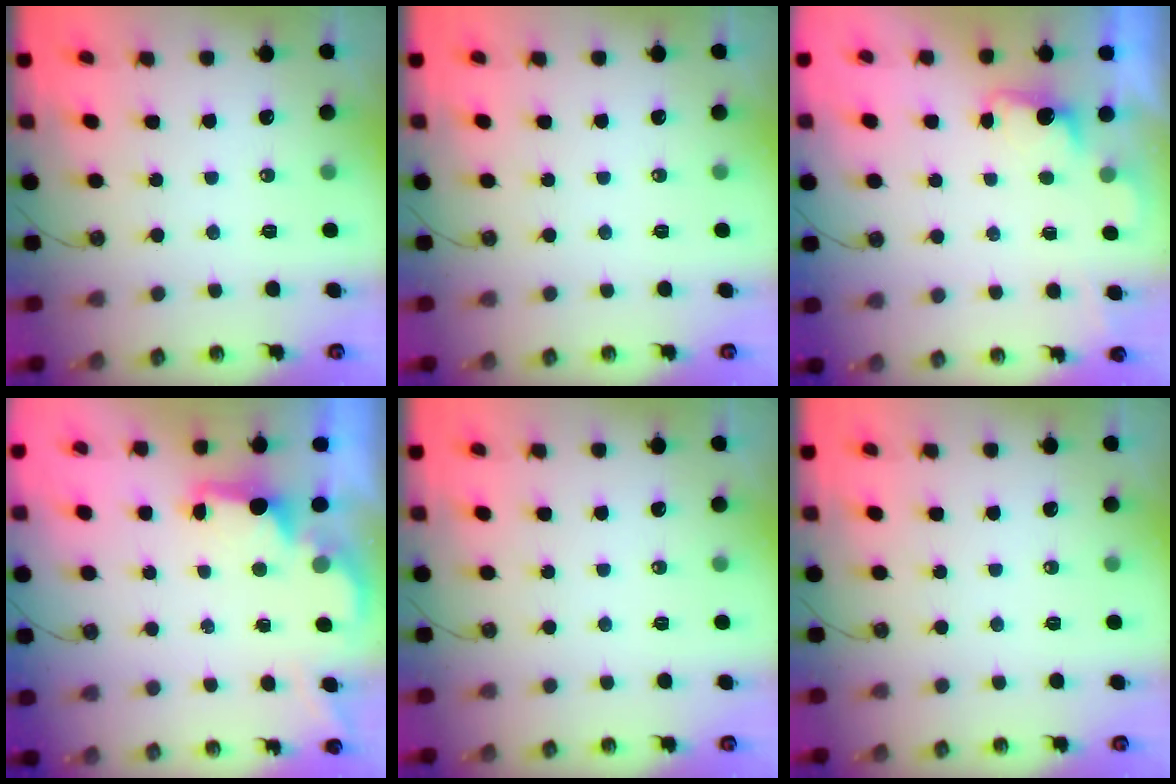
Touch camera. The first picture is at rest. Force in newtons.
{"total": 0.0}
{"total": 1.3, "press": 1.0, "slide": 0.8}
{"total": 2.1, "press": 1.9, "slide": 0.8}
{"total": 0.0}
{"total": 0.0}